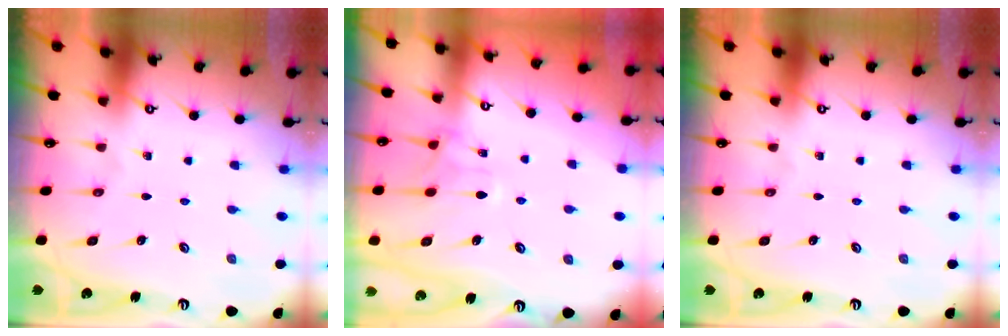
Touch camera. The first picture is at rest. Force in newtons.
{"total": 1.7, "press": 1.1, "slide": 1.2}
{"total": 0.0}